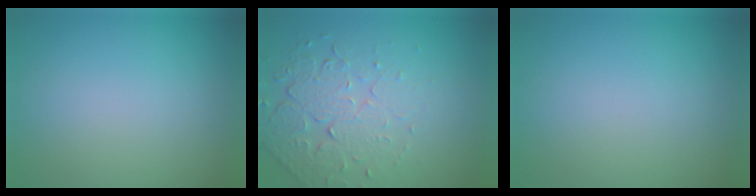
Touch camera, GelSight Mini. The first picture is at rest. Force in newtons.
{"total": 5.0, "press": 3.4, "slide": 3.7}
{"total": 0.0}